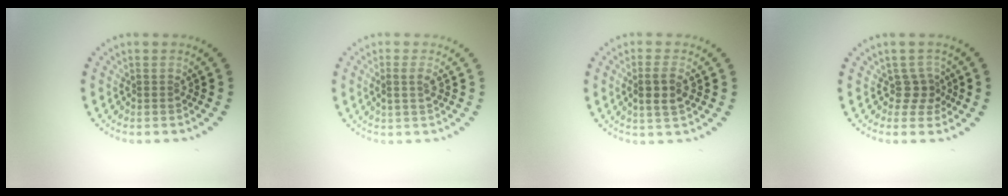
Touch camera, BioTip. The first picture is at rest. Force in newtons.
{"total": 1.5, "press": 1.3, "slide": 0.8}
{"total": 2.5, "press": 2.3, "slide": 0.9}
{"total": 1.9, "press": 1.2, "slide": 1.4}